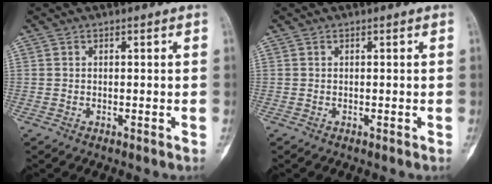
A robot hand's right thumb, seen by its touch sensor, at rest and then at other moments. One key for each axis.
{"total": 0.0}